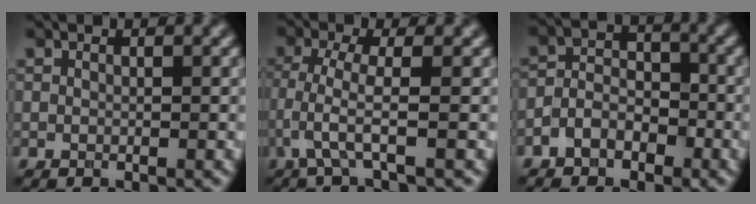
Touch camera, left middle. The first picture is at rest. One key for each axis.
{"total": 3.3, "fx": -1.3, "fy": 0.2, "fz": 3.0, "tx": -0.061, "ty": 0.000, "tz": -0.033}
{"total": 3.4, "fx": -2.1, "fy": 2.2, "fz": 1.5, "tx": -0.028, "ty": 0.006, "tz": -0.044}